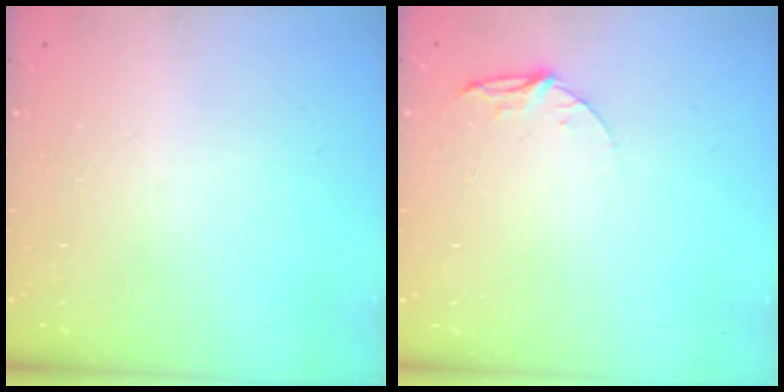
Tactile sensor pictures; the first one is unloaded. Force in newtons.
{"total": 5.3, "press": 5.3, "slide": 0.5}